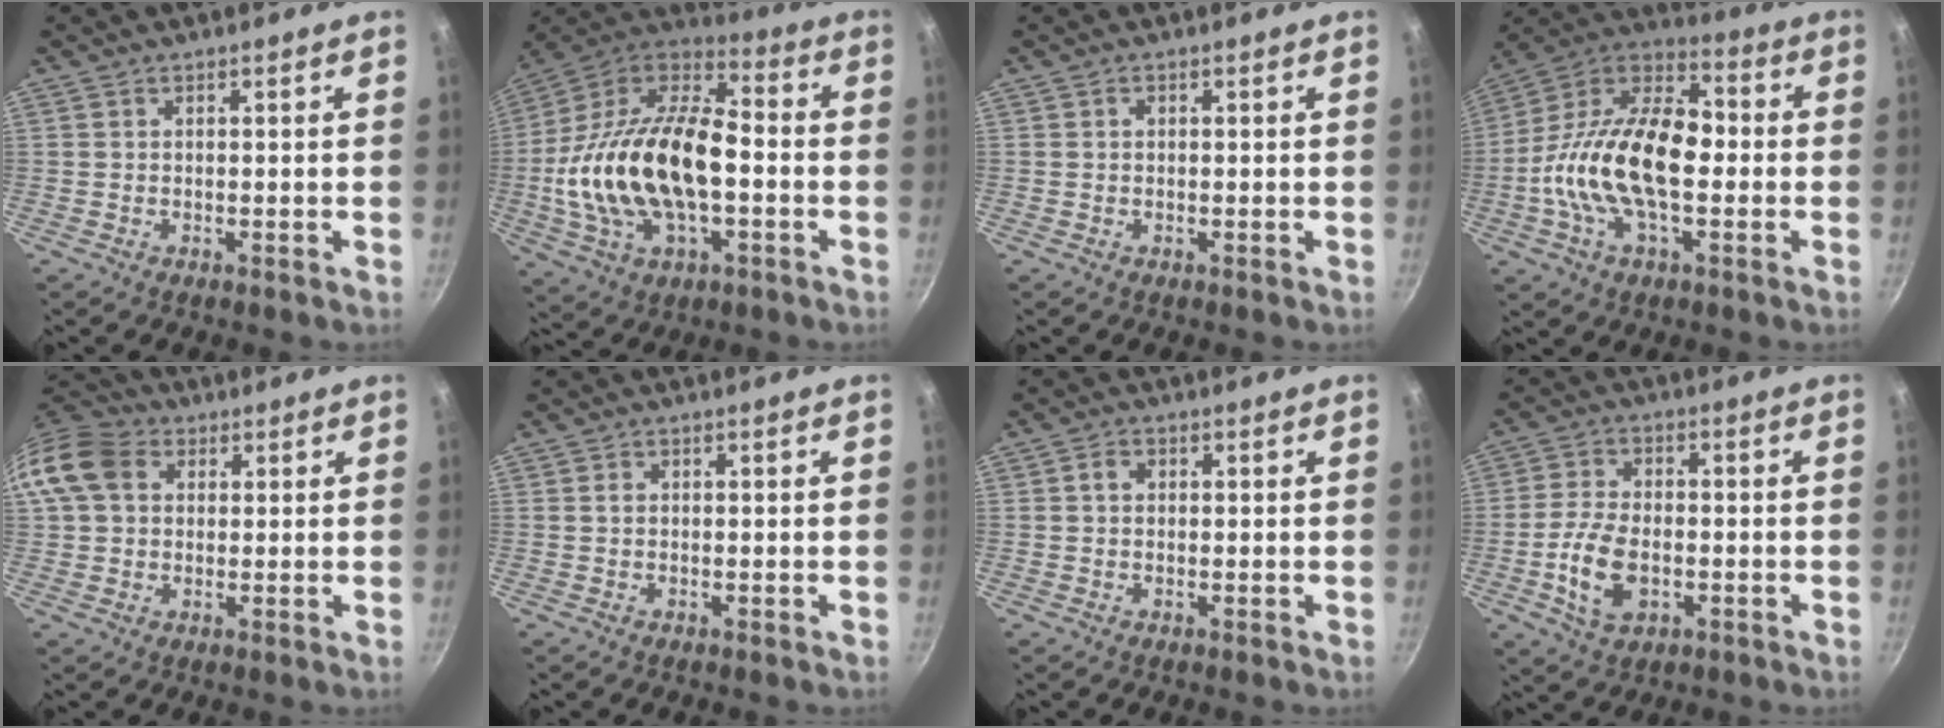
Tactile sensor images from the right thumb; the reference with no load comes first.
{"total": 26.0, "force": [-3.1, 14.0, 21.7], "torque": [-0.406, 0.041, -0.062]}
{"total": 0.6, "force": [0.1, 0.5, 0.4], "torque": [-0.006, 0.004, 0.003]}
{"total": 21.7, "force": [-2.4, 11.8, 18.1], "torque": [-0.310, 0.043, -0.065]}
{"total": 11.1, "force": [2.8, 8.7, 6.4], "torque": [-0.107, 0.016, 0.033]}
{"total": 0.8, "force": [0.1, 0.7, 0.5], "torque": [-0.007, 0.003, 0.002]}
{"total": 2.1, "force": [0.3, 1.6, 1.2], "torque": [-0.016, 0.005, 0.003]}
{"total": 9.5, "force": [-2.3, 5.8, 7.2], "torque": [-0.140, 0.012, -0.044]}